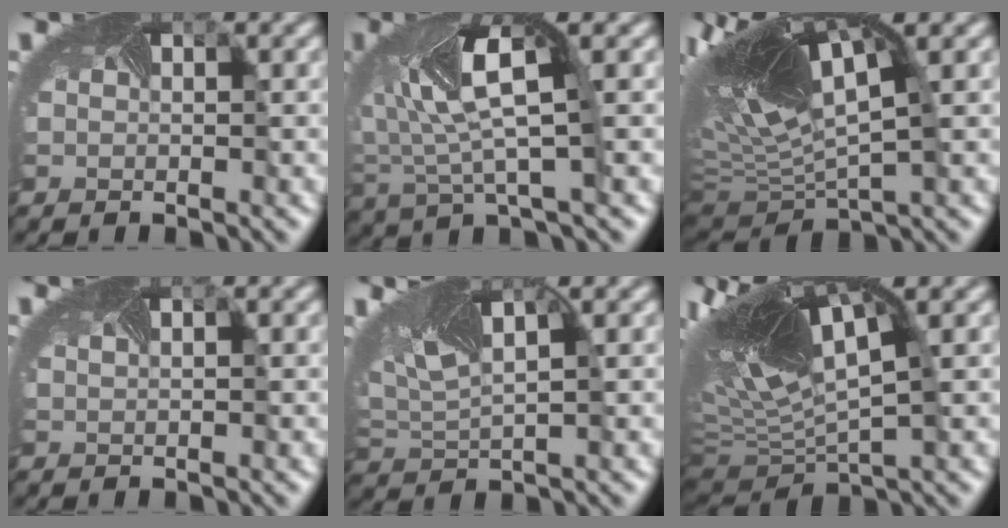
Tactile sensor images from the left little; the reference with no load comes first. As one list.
[{"total": 5.1, "force": [0.3, 1.5, 4.8], "torque": [-0.129, -0.009, 0.017]}, {"total": 12.1, "force": [2.1, 4.4, 11.0], "torque": [-0.221, 0.001, 0.058]}, {"total": 0.5, "force": [0.5, 0.0, 0.2], "torque": [-0.008, 0.000, 0.009]}, {"total": 4.2, "force": [1.8, 1.6, 3.4], "torque": [-0.079, 0.011, 0.044]}, {"total": 12.2, "force": [2.1, 4.5, 11.1], "torque": [-0.215, 0.005, 0.059]}]